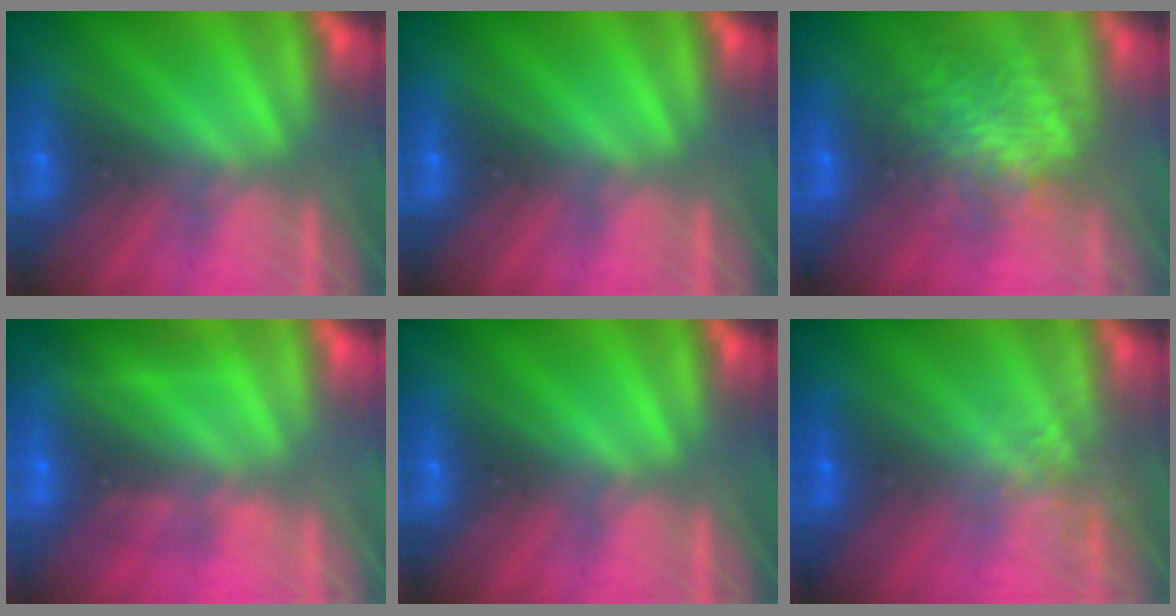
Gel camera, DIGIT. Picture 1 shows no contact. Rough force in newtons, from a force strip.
{"total": 0.0}
{"total": 7.6}
{"total": 2.9}
{"total": 0.0}
{"total": 2.7}